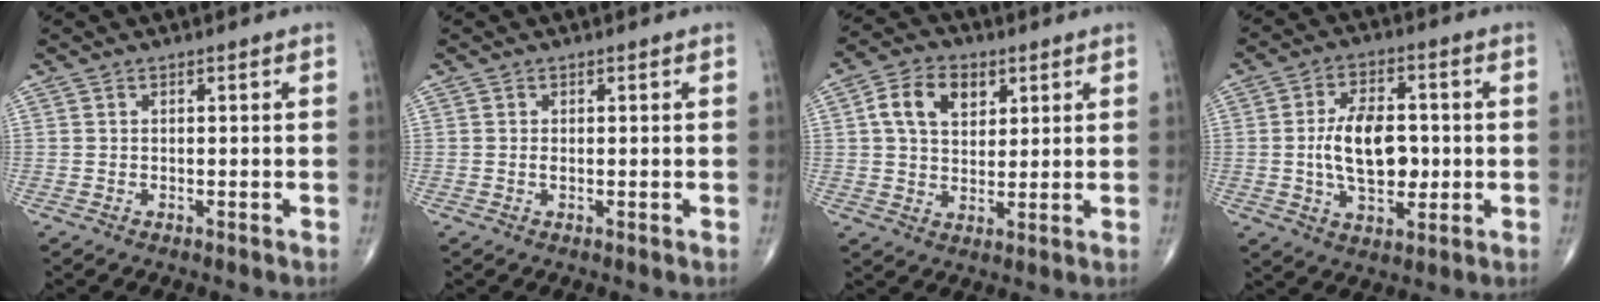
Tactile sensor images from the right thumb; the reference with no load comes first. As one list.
[{"total": 0.6, "force": [0.0, 0.2, 0.6], "torque": [-0.013, -0.002, -0.002]}, {"total": 9.4, "force": [3.2, 6.4, 6.0], "torque": [-0.087, -0.002, 0.053]}, {"total": 12.2, "force": [-0.4, 7.0, 10.0], "torque": [-0.150, 0.005, -0.006]}]